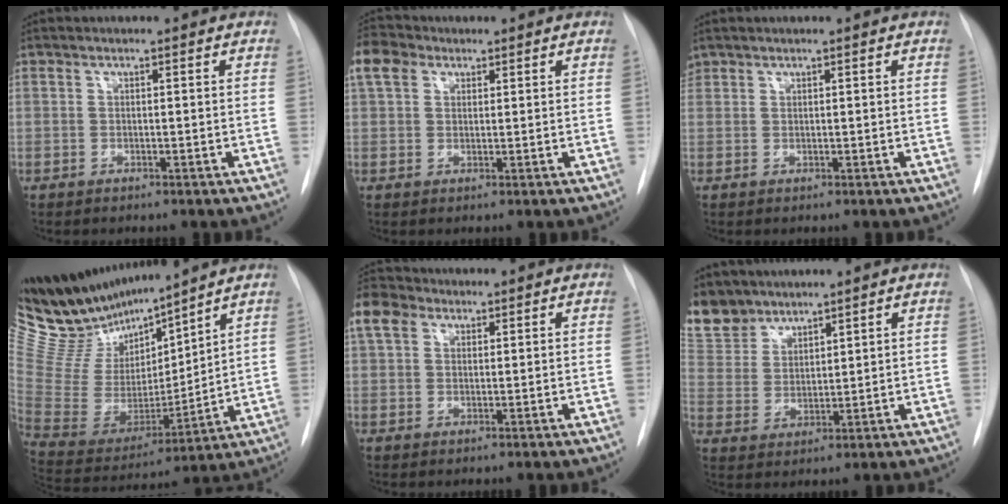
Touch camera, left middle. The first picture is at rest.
{"total": 5.2, "force": [2.7, 3.7, 2.5], "torque": [-0.064, 0.026, 0.054]}
{"total": 1.2, "force": [1.0, 0.7, 0.0], "torque": [-0.003, 0.013, 0.020]}
{"total": 19.8, "force": [17.7, 3.3, 8.2], "torque": [-0.165, -0.007, 0.339]}
{"total": 5.7, "force": [2.9, 4.0, 2.8], "torque": [-0.072, 0.030, 0.057]}
{"total": 11.1, "force": [9.3, 5.9, 1.8], "torque": [-0.056, 0.013, 0.200]}